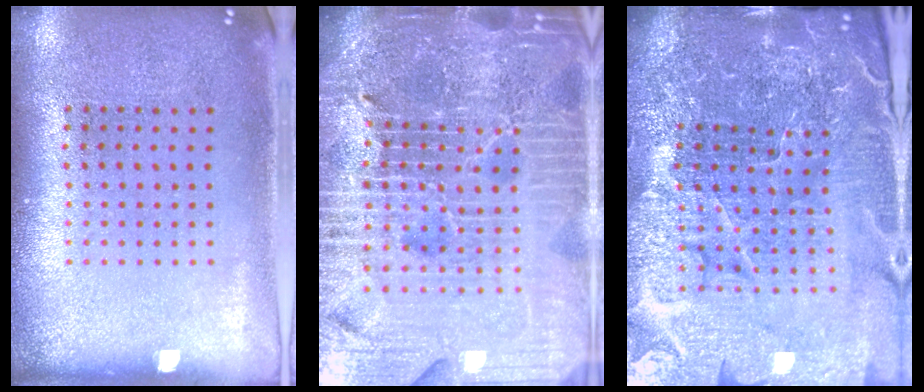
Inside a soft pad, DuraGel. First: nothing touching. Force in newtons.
{"total": 7.3, "press": 6.3, "slide": 3.7}
{"total": 6.4, "press": 5.7, "slide": 2.9}